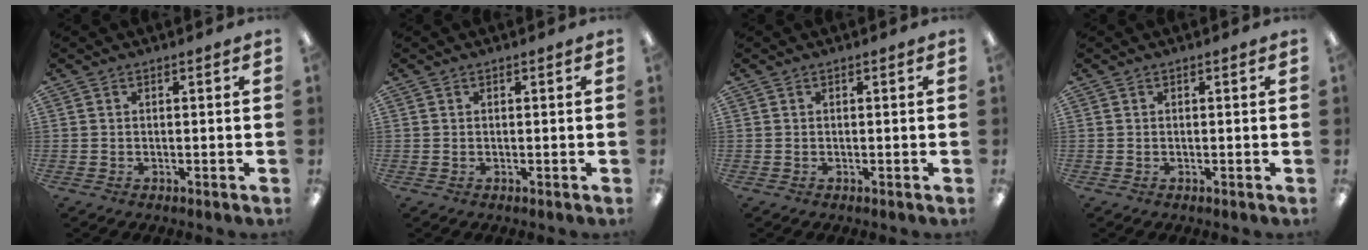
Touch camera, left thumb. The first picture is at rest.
{"total": 0.0}
{"total": 0.0}
{"total": 0.0}